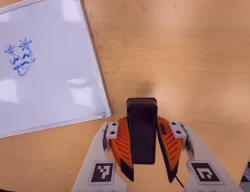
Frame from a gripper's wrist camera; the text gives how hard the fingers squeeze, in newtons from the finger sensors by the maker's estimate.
{"total": 9.3, "left": 7.3, "right": 11.3}